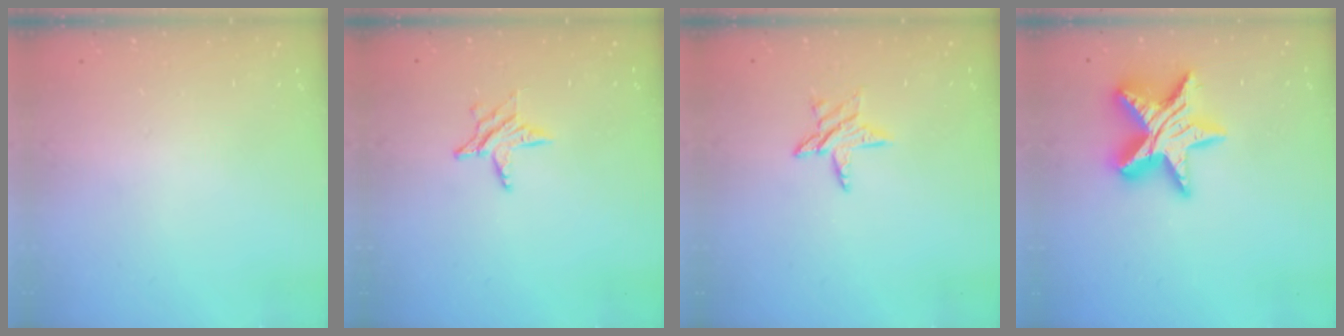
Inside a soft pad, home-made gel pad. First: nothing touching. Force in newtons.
{"total": 6.3, "press": 6.2, "slide": 0.6}
{"total": 7.3, "press": 7.2, "slide": 0.7}
{"total": 18.8, "press": 18.8, "slide": 1.4}